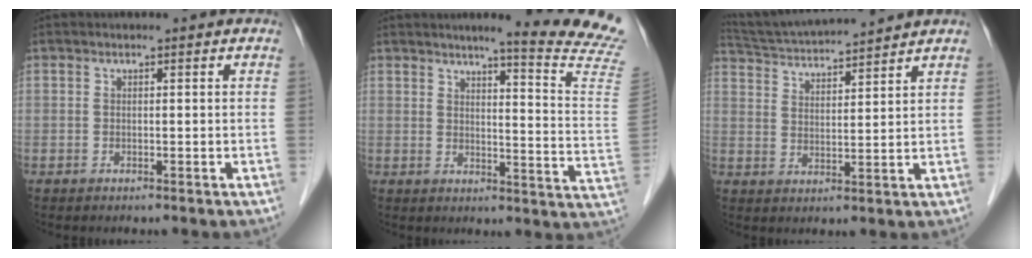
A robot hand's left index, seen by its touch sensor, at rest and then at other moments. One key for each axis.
{"total": 15.6, "fx": 13.9, "fy": -2.2, "fz": 6.6, "tx": -0.088, "ty": -0.110, "tz": 0.147}
{"total": 12.2, "fx": 11.4, "fy": -0.1, "fz": 4.2, "tx": -0.085, "ty": 0.021, "tz": 0.190}